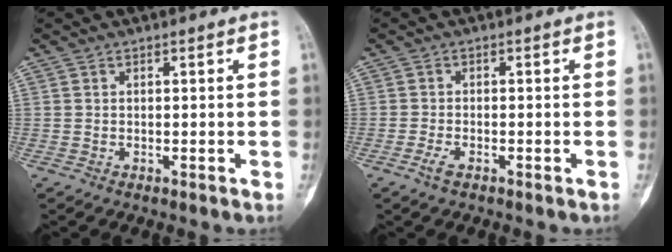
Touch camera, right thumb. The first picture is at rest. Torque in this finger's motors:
{"motor_torque": [-0.72, 0.09, 0.32, 0.07, -0.05]}